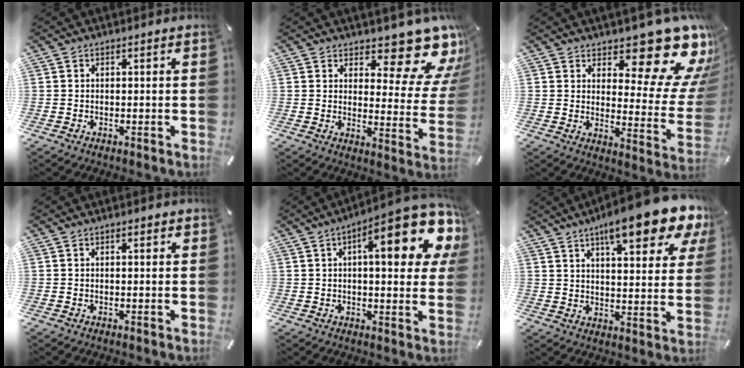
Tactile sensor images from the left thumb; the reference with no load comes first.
{"total": 14.0, "force": [10.1, 5.6, 8.0], "torque": [-0.088, -0.091, 0.167]}
{"total": 18.0, "force": [12.1, 7.4, 11.1], "torque": [-0.127, -0.108, 0.194]}
{"total": 0.8, "force": [0.3, 0.1, 0.7], "torque": [-0.014, 0.002, 0.005]}
{"total": 19.2, "force": [7.7, 6.3, 16.4], "torque": [-0.218, -0.039, 0.113]}
{"total": 17.0, "force": [11.7, 4.7, 11.3], "torque": [-0.169, -0.063, 0.188]}